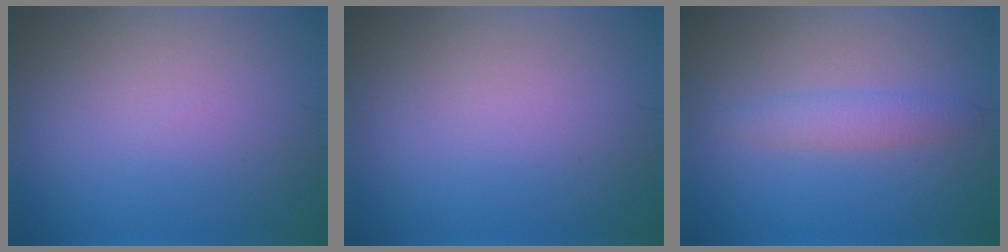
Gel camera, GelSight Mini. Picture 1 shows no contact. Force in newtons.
{"total": 0.0}
{"total": 2.0, "press": 2.0, "slide": 0.1}